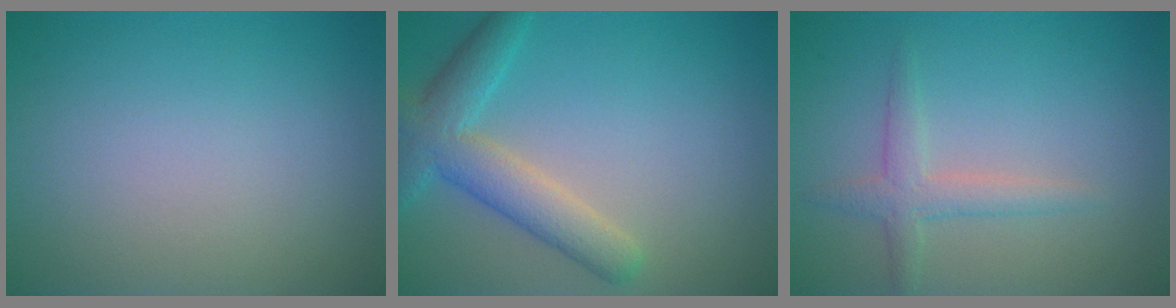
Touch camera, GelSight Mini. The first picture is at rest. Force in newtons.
{"total": 5.0, "press": 5.0, "slide": 0.3}
{"total": 2.2, "press": 2.2, "slide": 0.1}